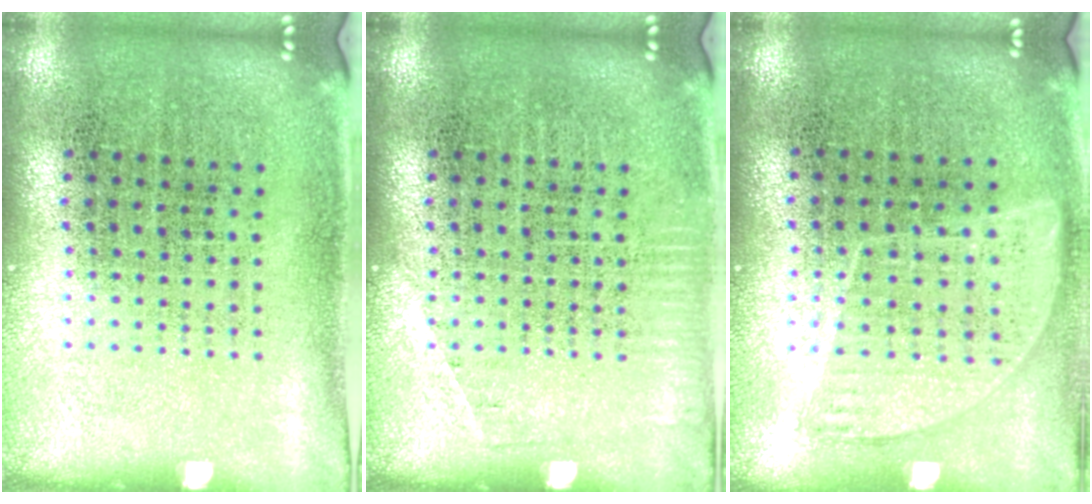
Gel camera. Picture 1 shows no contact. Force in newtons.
{"total": 0.7, "press": 0.7, "slide": 0.2}
{"total": 0.9, "press": 0.7, "slide": 0.5}